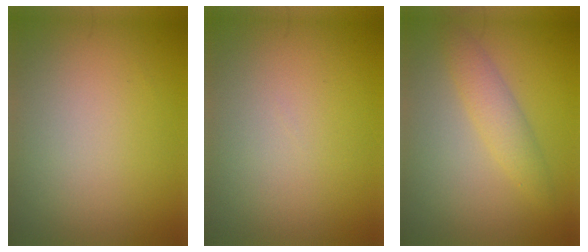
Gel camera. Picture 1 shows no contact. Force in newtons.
{"total": 0.0}
{"total": 2.7, "press": 2.7, "slide": 0.1}